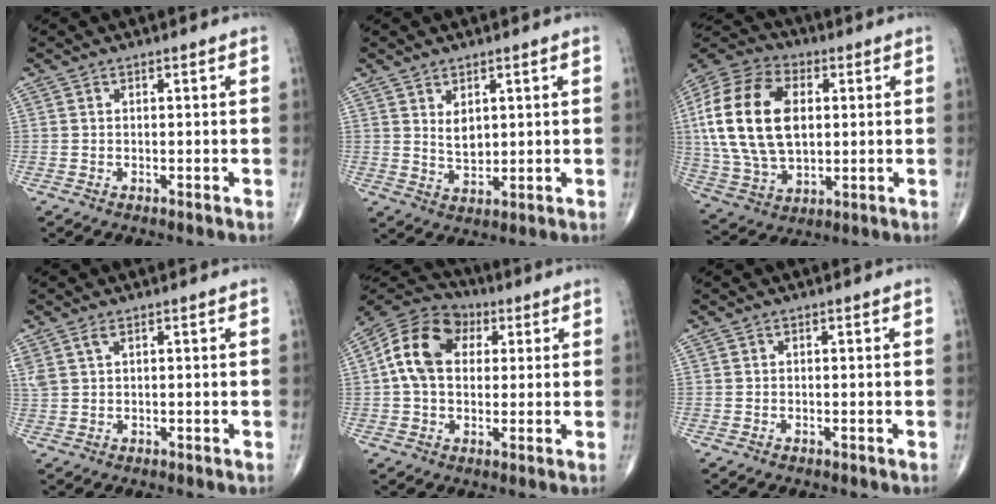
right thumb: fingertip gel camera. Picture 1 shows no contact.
{"total": 3.9, "force": [1.4, 2.3, 2.9], "torque": [-0.039, -0.019, 0.032]}
{"total": 22.4, "force": [2.8, 13.8, 17.4], "torque": [-0.346, -0.001, 0.050]}
{"total": 2.9, "force": [1.6, 1.3, 2.1], "torque": [-0.061, 0.011, 0.041]}
{"total": 13.0, "force": [2.5, 9.3, 8.8], "torque": [-0.150, 0.021, 0.032]}
{"total": 0.0}